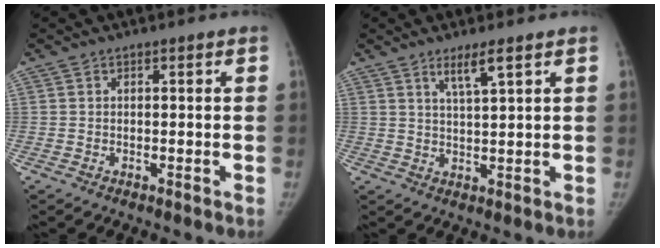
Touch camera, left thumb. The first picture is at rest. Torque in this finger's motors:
{"motor_torque": [0.70, -0.15, 0.71, -0.80, 0.13]}